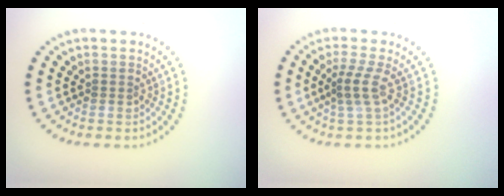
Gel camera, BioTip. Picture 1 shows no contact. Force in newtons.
{"total": 2.0, "press": 1.4, "slide": 1.4}